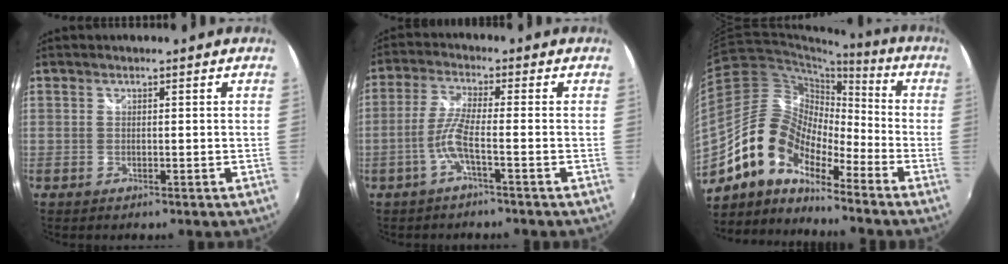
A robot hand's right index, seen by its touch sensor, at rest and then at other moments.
{"total": 5.1, "force": [-2.3, -0.2, 4.6], "torque": [-0.107, 0.001, -0.043]}
{"total": 13.6, "force": [-9.5, 6.7, 7.2], "torque": [-0.128, 0.020, -0.195]}